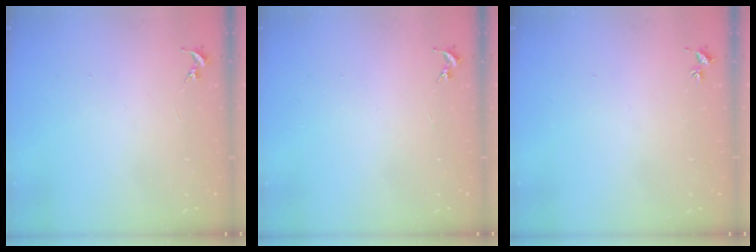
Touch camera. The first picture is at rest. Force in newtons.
{"total": 0.0}
{"total": 2.1, "press": 2.1, "slide": 0.2}